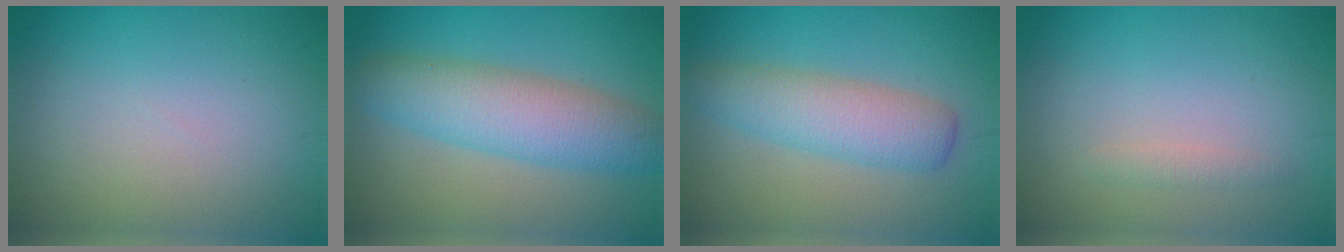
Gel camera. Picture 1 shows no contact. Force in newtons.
{"total": 6.4, "press": 6.4, "slide": 0.2}
{"total": 4.5, "press": 4.5, "slide": 0.1}
{"total": 0.8, "press": 0.8, "slide": 0.0}